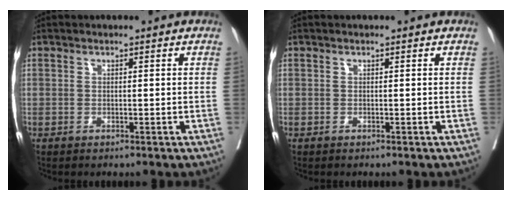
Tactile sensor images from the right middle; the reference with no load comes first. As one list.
[{"total": 0.0}]